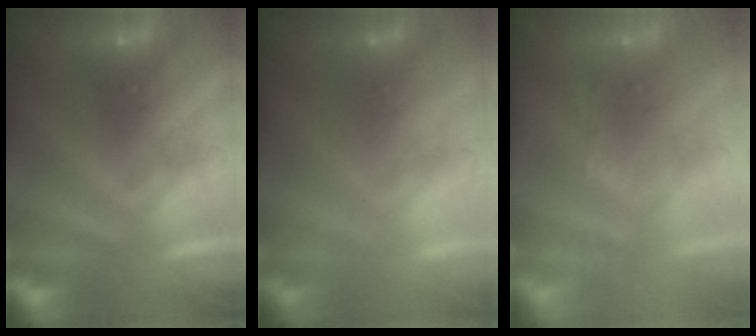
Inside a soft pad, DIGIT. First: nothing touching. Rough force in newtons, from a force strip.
{"total": 2.0}
{"total": 2.3}